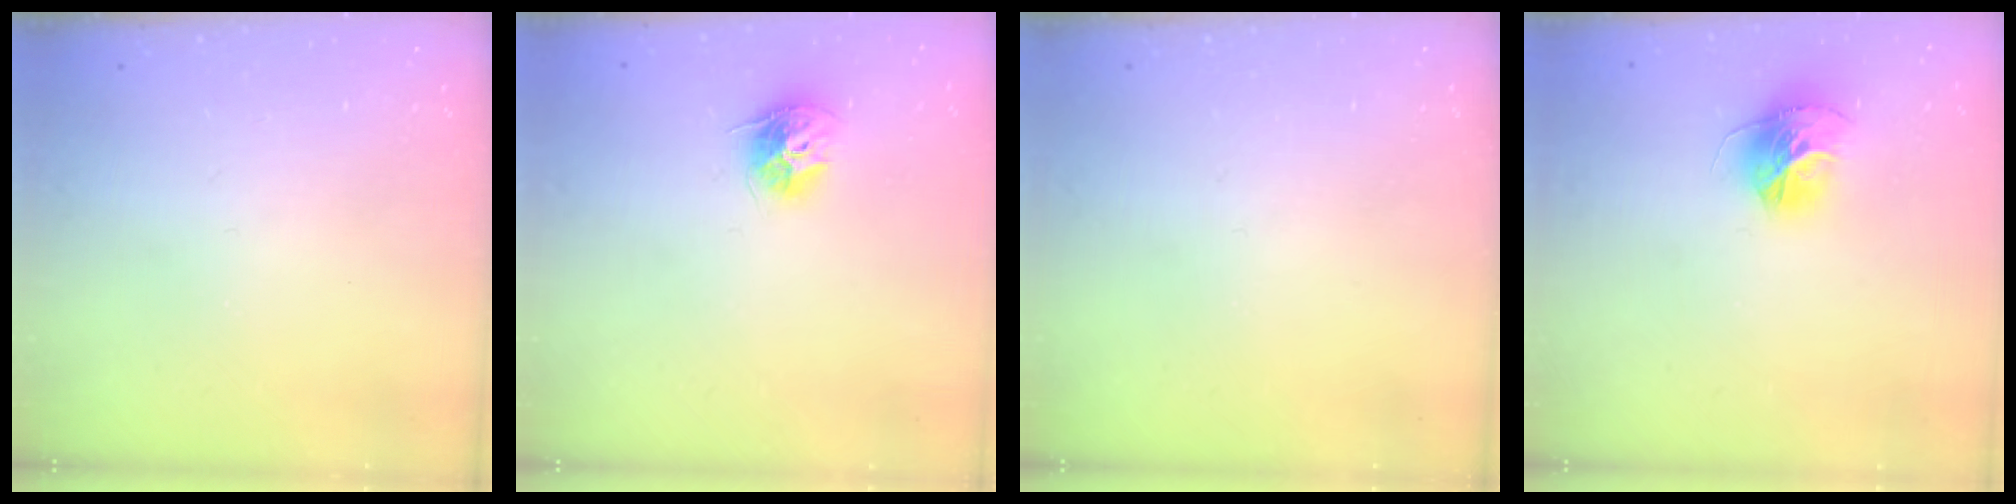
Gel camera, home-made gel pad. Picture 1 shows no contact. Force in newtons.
{"total": 10.1, "press": 10.1, "slide": 0.3}
{"total": 0.0}
{"total": 13.0, "press": 12.9, "slide": 1.4}